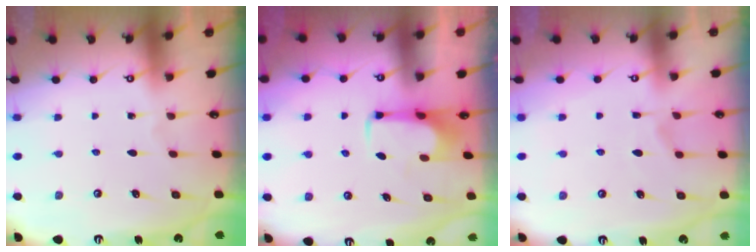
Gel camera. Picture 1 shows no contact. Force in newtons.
{"total": 1.6, "press": 1.5, "slide": 0.5}
{"total": 6.7, "press": 6.6, "slide": 1.4}